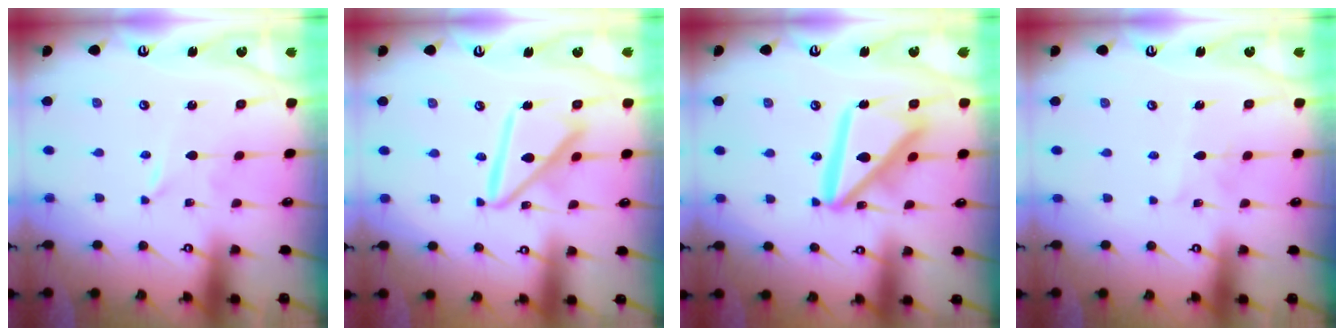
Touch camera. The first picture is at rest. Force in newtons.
{"total": 14.4, "press": 14.3, "slide": 1.5}
{"total": 17.2, "press": 17.1, "slide": 1.9}
{"total": 2.8, "press": 2.8, "slide": 0.2}